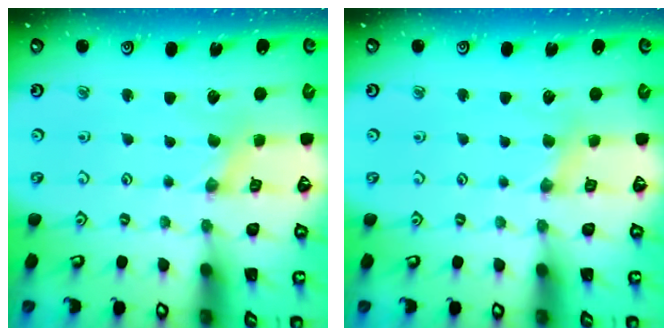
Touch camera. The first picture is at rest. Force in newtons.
{"total": 2.4, "press": 2.4, "slide": 0.4}